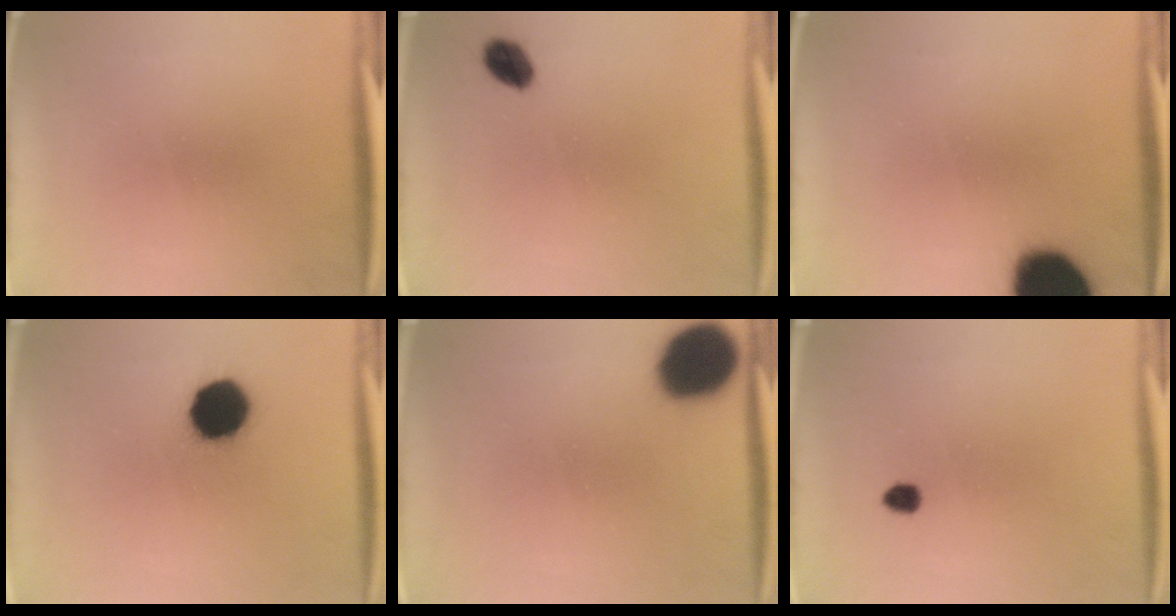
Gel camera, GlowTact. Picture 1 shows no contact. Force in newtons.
{"total": 4.3}
{"total": 18.8}
{"total": 13.7}
{"total": 16.4}
{"total": 1.8}